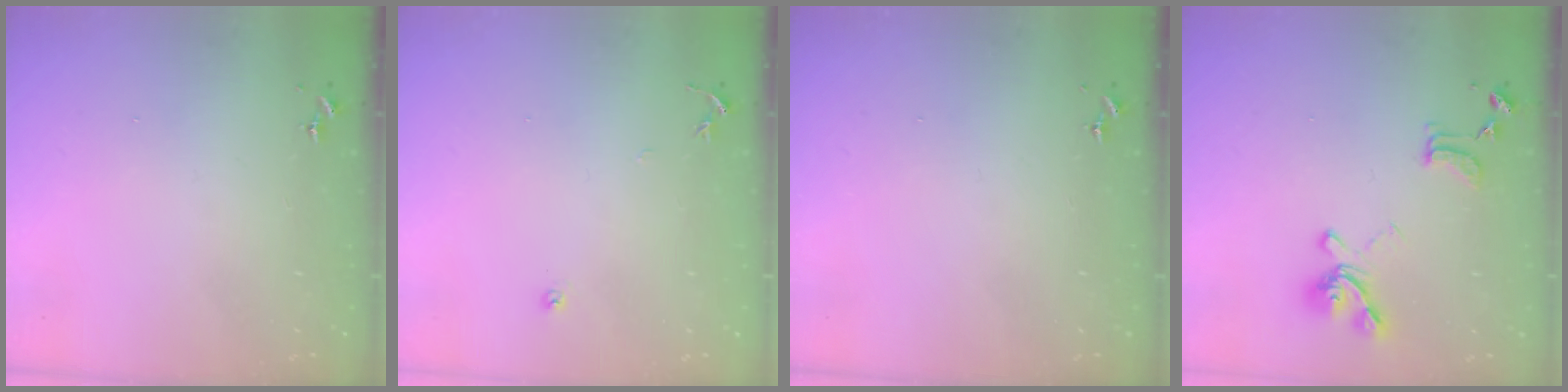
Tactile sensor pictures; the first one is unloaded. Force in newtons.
{"total": 4.6, "press": 4.6, "slide": 0.5}
{"total": 0.0}
{"total": 15.5, "press": 15.4, "slide": 1.6}